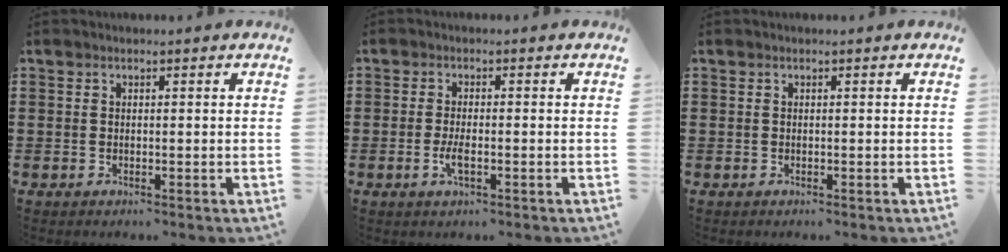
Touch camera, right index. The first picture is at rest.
{"total": 2.6, "force": [-0.9, 0.7, 2.4], "torque": [-0.056, -0.006, -0.020]}
{"total": 0.0}